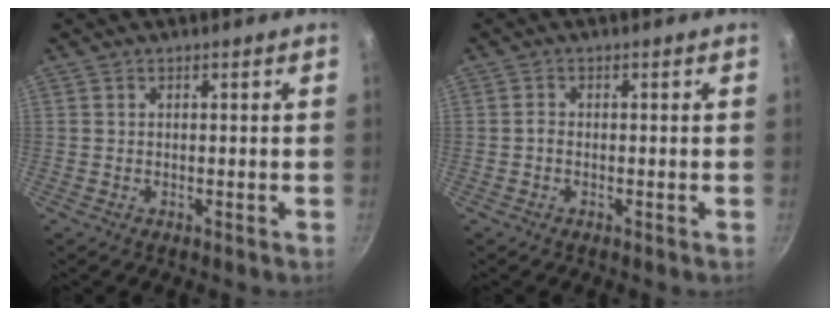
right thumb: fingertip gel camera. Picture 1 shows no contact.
{"total": 0.8, "force": [-0.4, 0.5, 0.4], "torque": [-0.008, 0.004, -0.011]}